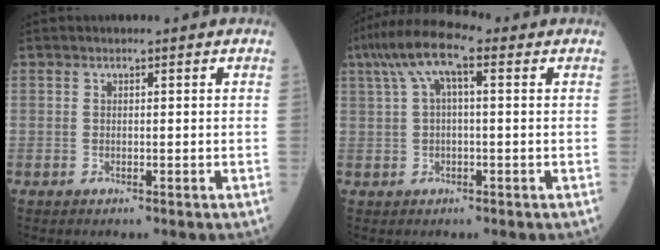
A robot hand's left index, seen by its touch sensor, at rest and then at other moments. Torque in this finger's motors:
{"motor_torque": [1.39, -0.75, 0.31, 0.08]}